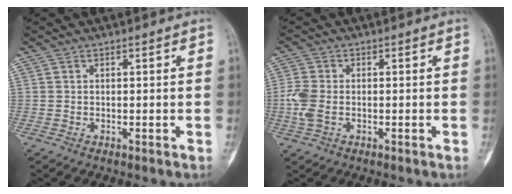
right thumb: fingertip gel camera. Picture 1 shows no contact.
{"total": 4.7, "force": [-1.1, 2.5, 3.8], "torque": [-0.108, 0.006, -0.026]}